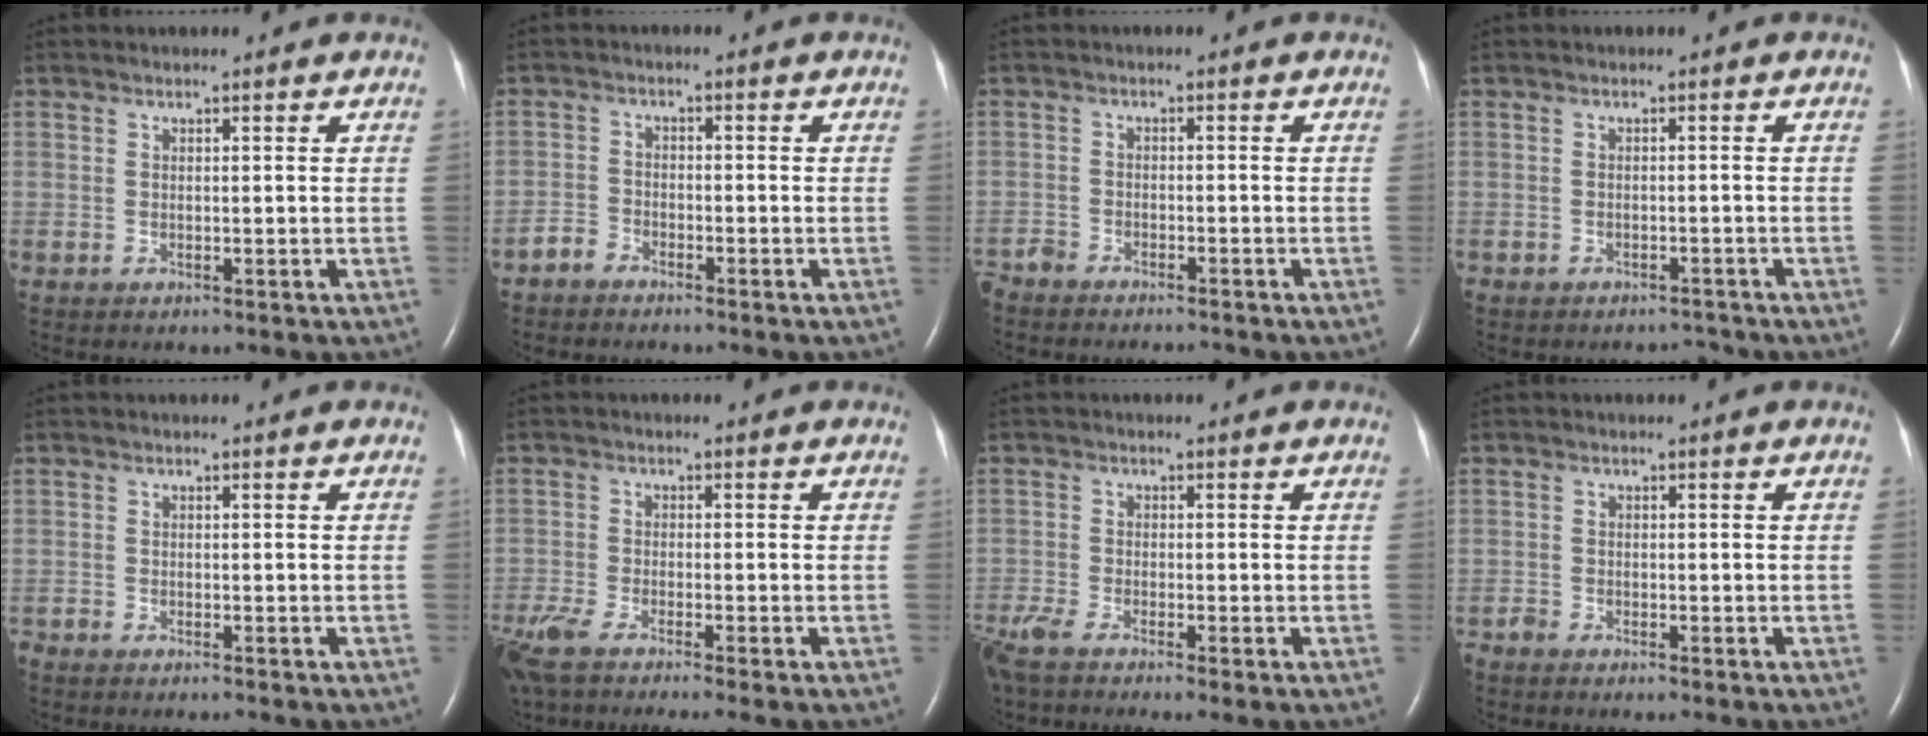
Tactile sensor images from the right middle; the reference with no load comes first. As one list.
[{"total": 2.3, "force": [-2.0, 1.0, 0.3], "torque": [-0.010, 0.002, -0.040]}, {"total": 5.6, "force": [-5.3, 0.9, 1.6], "torque": [-0.023, -0.010, -0.089]}, {"total": 1.8, "force": [-1.7, 0.7, -0.2], "torque": [0.005, -0.002, -0.025]}, {"total": 2.2, "force": [-2.1, -0.1, 0.6], "torque": [-0.010, -0.006, -0.035]}, {"total": 10.4, "force": [-8.4, 0.7, 6.0], "torque": [-0.116, -0.021, -0.148]}, {"total": 6.9, "force": [-5.6, 0.3, 3.9], "torque": [-0.079, -0.014, -0.105]}, {"total": 2.2, "force": [-2.1, 0.0, 0.7], "torque": [-0.012, -0.005, -0.037]}]